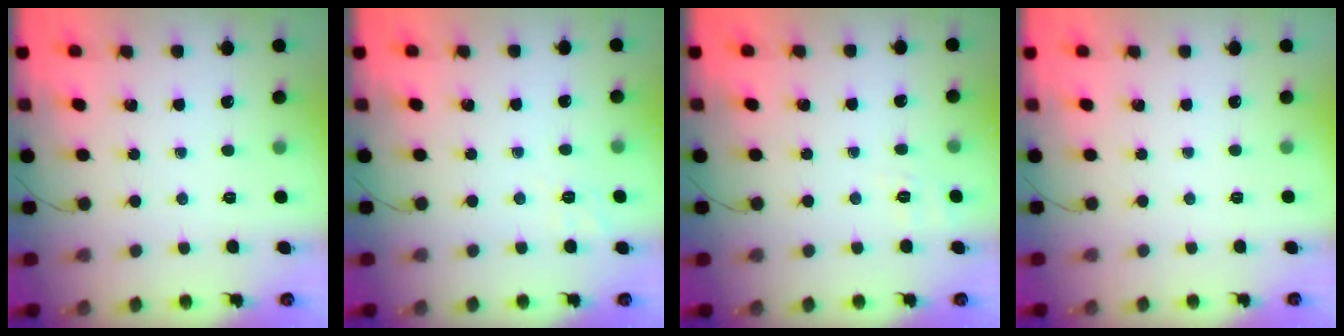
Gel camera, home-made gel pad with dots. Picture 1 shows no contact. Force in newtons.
{"total": 2.3, "press": 1.6, "slide": 1.7}
{"total": 1.8, "press": 0.4, "slide": 1.8}
{"total": 2.5, "press": 2.4, "slide": 0.5}